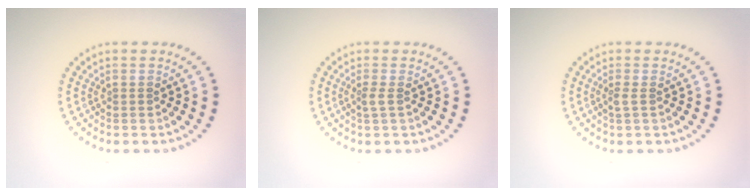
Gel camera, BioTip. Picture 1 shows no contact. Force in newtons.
{"total": 0.9, "press": 0.6, "slide": 0.7}
{"total": 0.9, "press": 0.6, "slide": 0.6}